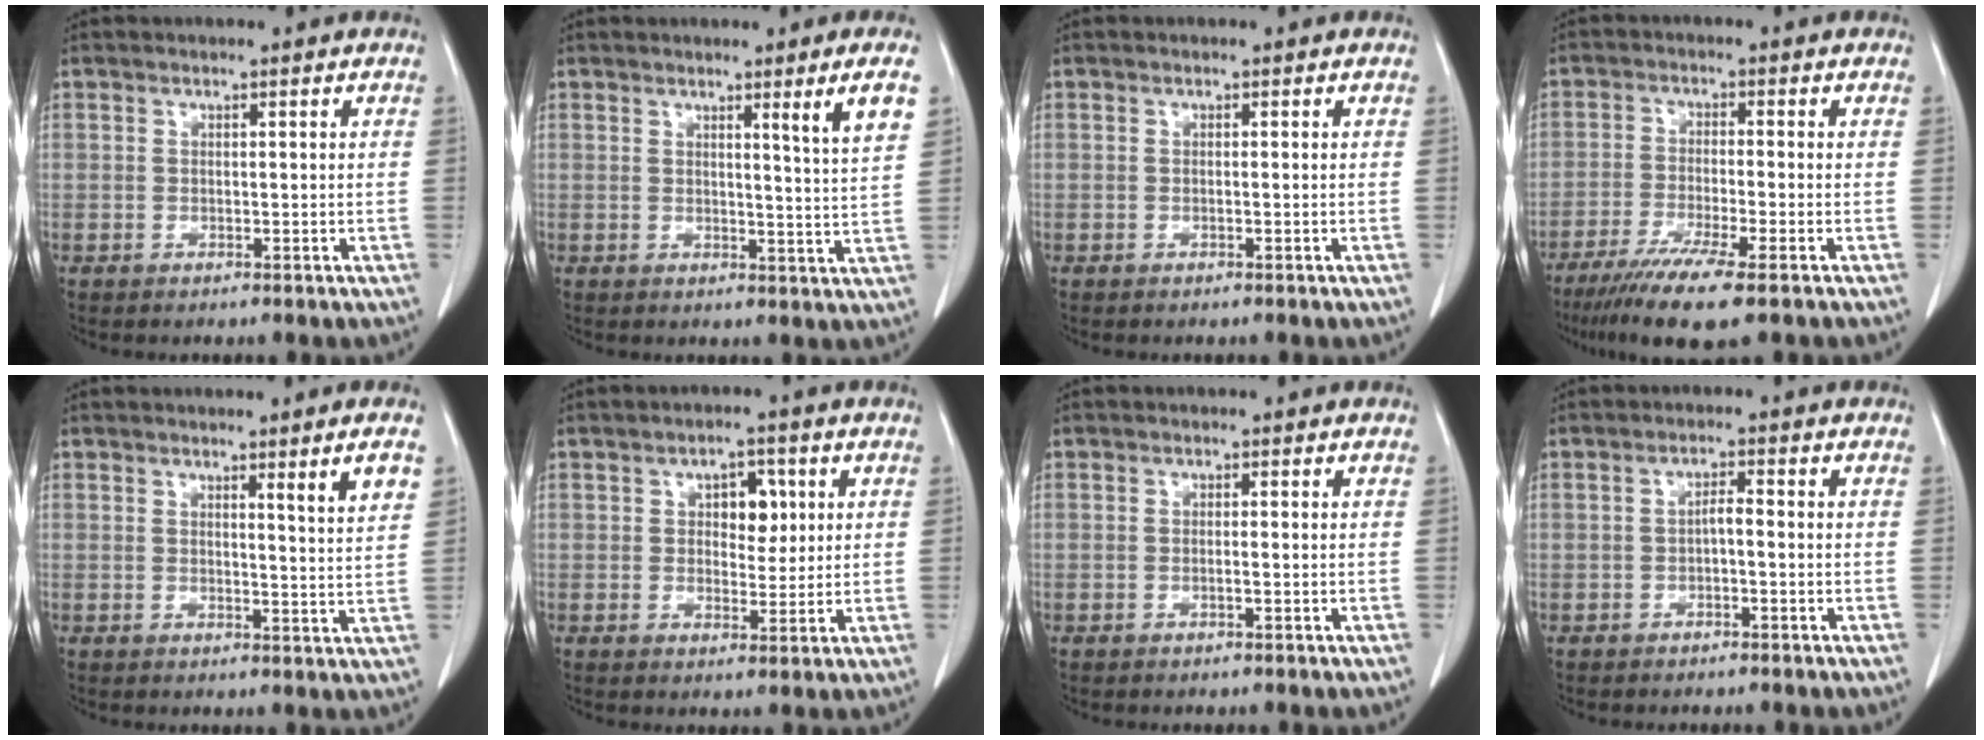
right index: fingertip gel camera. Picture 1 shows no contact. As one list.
[{"total": 5.0, "force": [2.5, -1.5, 4.0], "torque": [-0.060, -0.020, 0.038]}, {"total": 0.0}, {"total": 9.4, "force": [-6.3, -0.1, 6.9], "torque": [-0.119, -0.026, -0.102]}, {"total": 4.2, "force": [2.4, -0.7, 3.5], "torque": [-0.049, -0.018, 0.033]}, {"total": 4.6, "force": [1.4, 2.7, 3.5], "torque": [-0.048, 0.009, 0.022]}, {"total": 0.6, "force": [-0.2, 0.0, 0.6], "torque": [-0.010, 0.001, -0.003]}, {"total": 1.7, "force": [-0.5, 0.4, 1.6], "torque": [-0.026, 0.004, -0.008]}]